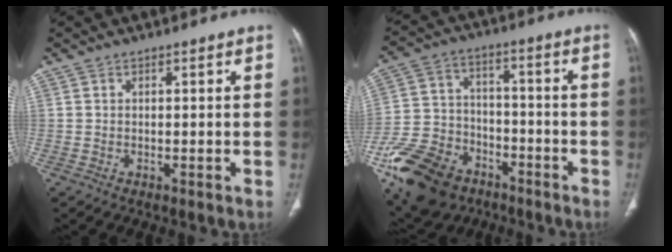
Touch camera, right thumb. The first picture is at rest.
{"total": 20.2, "force": [-11.2, 13.6, 9.9], "torque": [-0.189, 0.056, -0.191]}